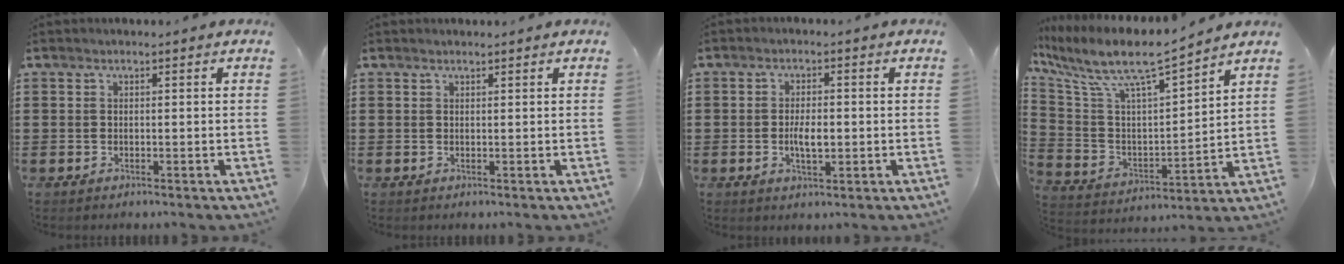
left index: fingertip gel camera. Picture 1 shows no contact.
{"total": 0.5, "force": [0.5, 0.1, 0.2], "torque": [-0.005, 0.000, 0.010]}
{"total": 3.8, "force": [-0.4, 1.5, 3.4], "torque": [-0.055, 0.000, -0.009]}
{"total": 9.2, "force": [7.5, 1.5, 5.2], "torque": [-0.135, -0.051, 0.123]}